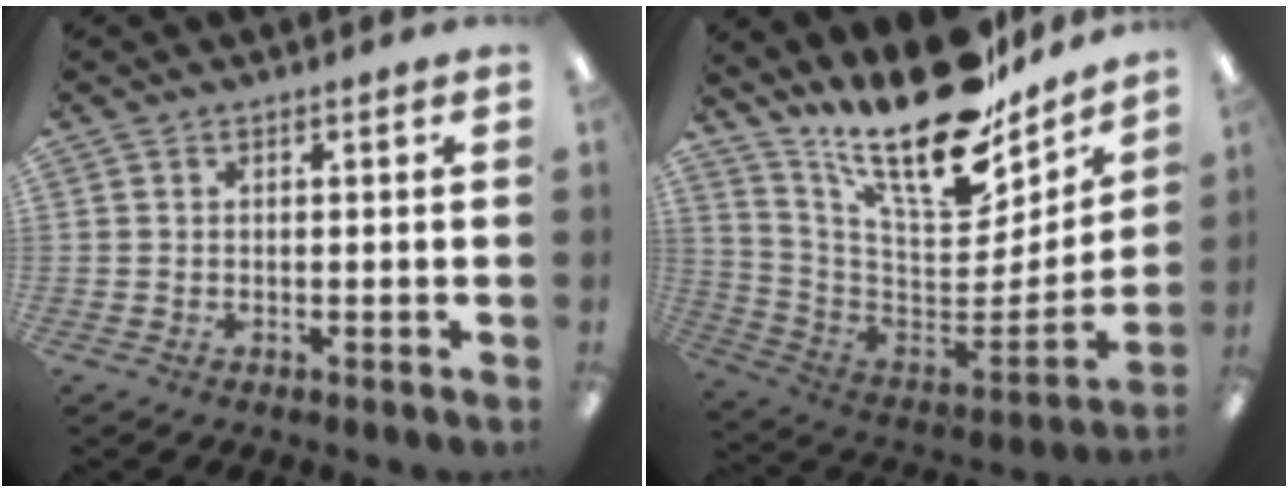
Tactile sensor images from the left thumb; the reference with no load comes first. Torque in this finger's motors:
{"motor_torque": [0.92, -0.24, 1.47, -1.30, 0.33]}